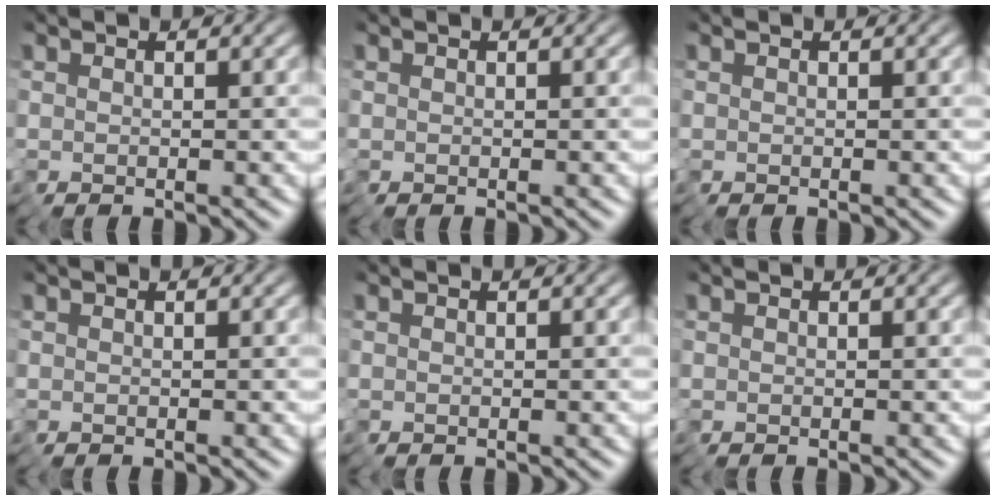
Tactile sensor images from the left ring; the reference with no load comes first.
{"total": 0.0}
{"total": 0.0}
{"total": 0.0}
{"total": 0.0}
{"total": 0.0}